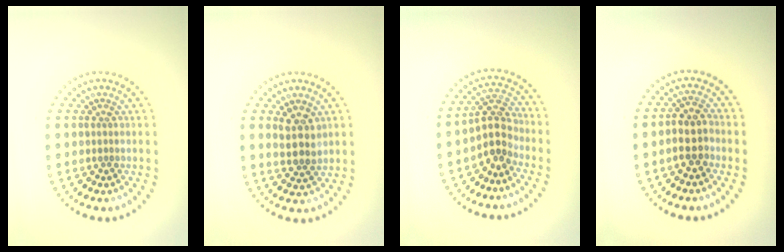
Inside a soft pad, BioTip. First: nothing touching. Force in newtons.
{"total": 2.8, "press": 2.7, "slide": 0.8}
{"total": 3.3, "press": 2.8, "slide": 1.6}
{"total": 3.0, "press": 2.7, "slide": 1.2}